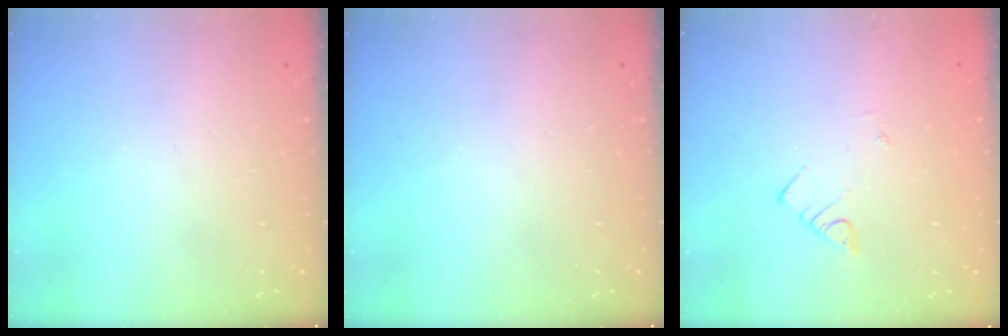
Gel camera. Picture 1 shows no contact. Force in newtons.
{"total": 0.0}
{"total": 2.2, "press": 2.2, "slide": 0.3}